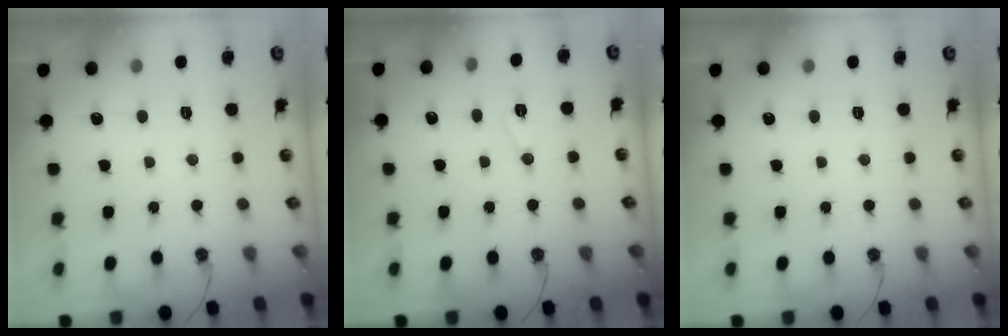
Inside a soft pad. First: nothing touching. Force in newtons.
{"total": 7.0, "press": 5.3, "slide": 4.5}
{"total": 0.0}